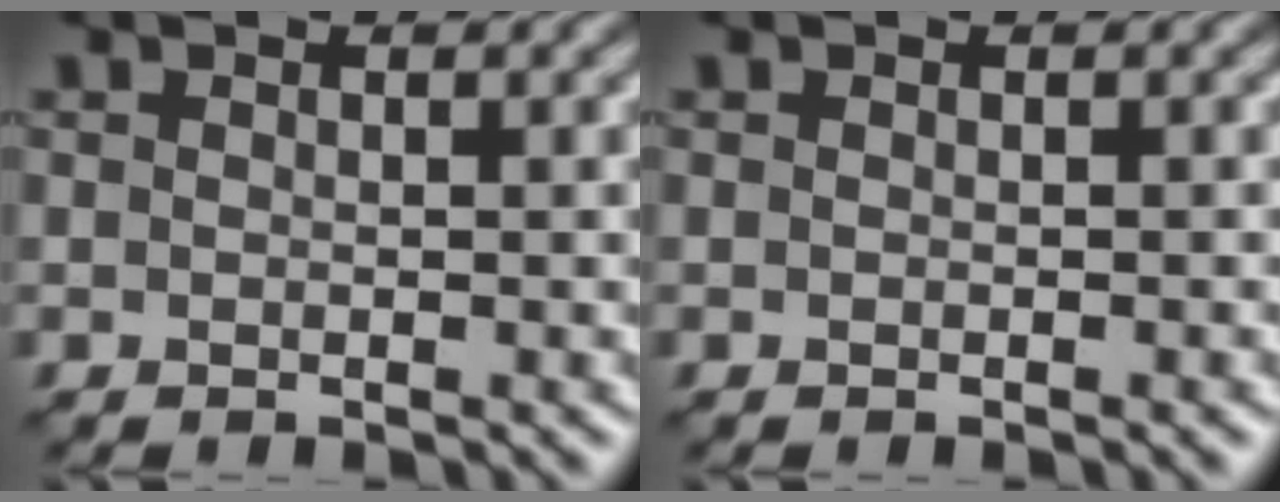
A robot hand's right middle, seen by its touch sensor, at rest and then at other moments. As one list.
[{"total": 0.0}]